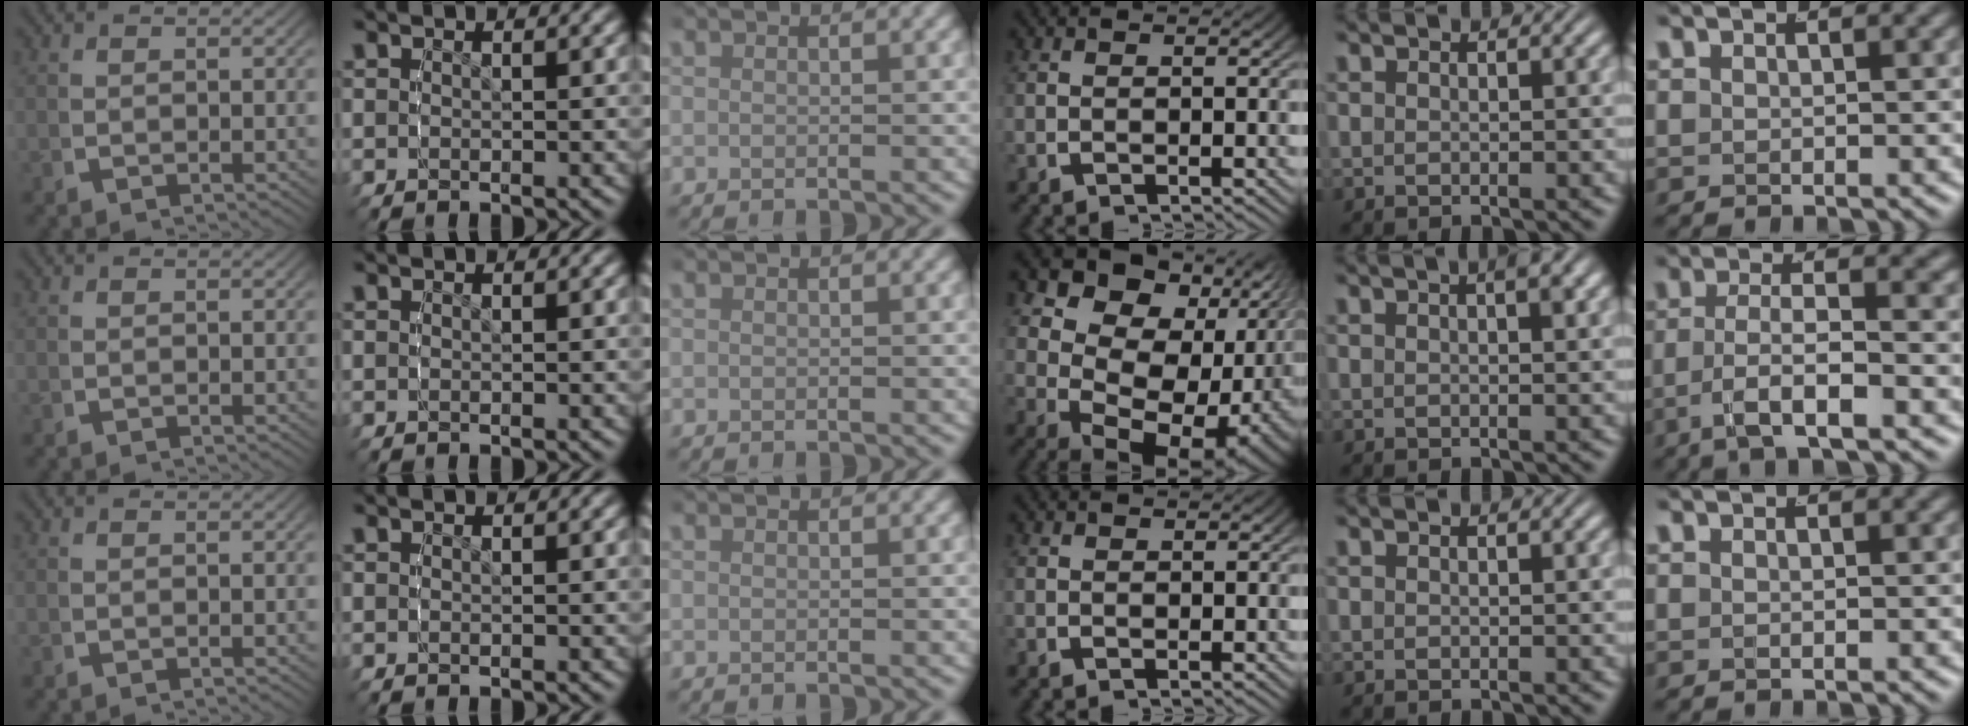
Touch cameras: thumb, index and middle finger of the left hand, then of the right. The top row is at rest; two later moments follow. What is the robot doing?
{"motion": "lift_and_place", "object": "sponge"}